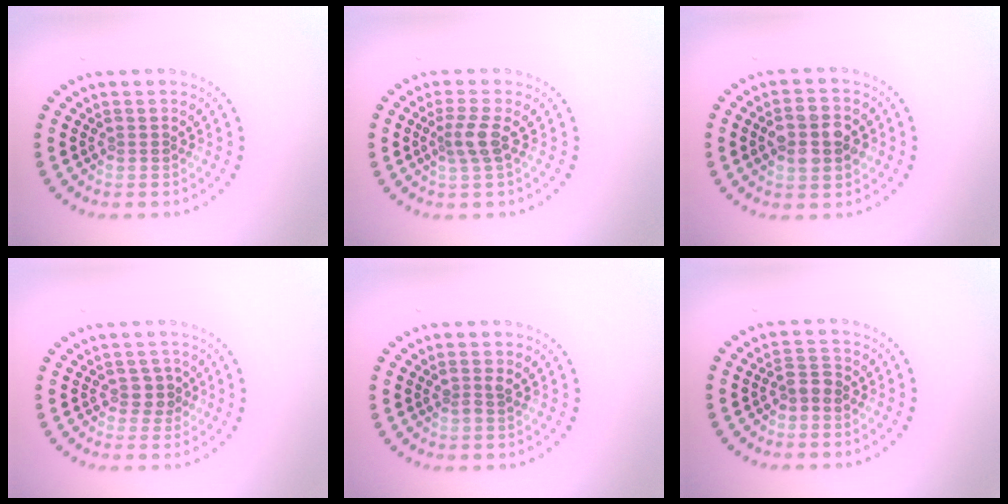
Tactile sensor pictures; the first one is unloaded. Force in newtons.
{"total": 2.1, "press": 1.6, "slide": 1.4}
{"total": 4.5, "press": 4.5, "slide": 0.1}
{"total": 1.5, "press": 1.3, "slide": 0.8}
{"total": 0.6, "press": 0.6, "slide": 0.2}
{"total": 1.5, "press": 1.4, "slide": 0.7}